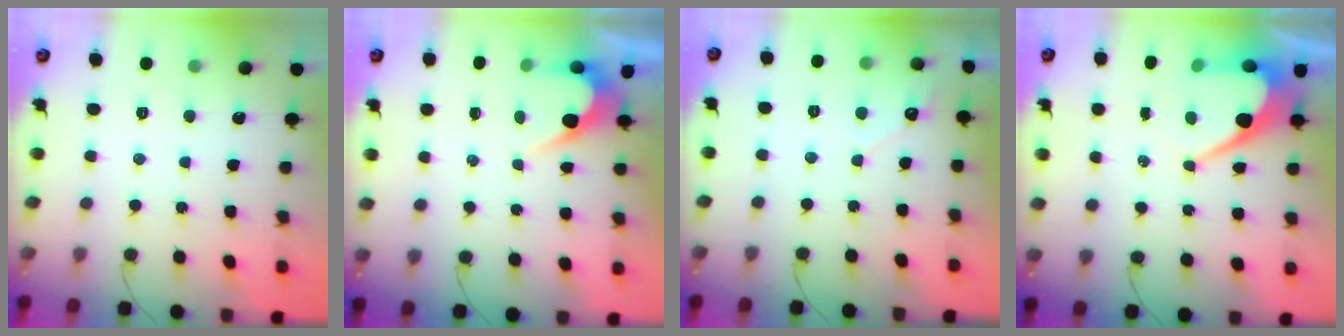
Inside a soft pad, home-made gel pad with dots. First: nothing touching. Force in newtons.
{"total": 3.4, "press": 3.4, "slide": 0.2}
{"total": 2.8, "press": 2.8, "slide": 0.1}
{"total": 10.2, "press": 10.2, "slide": 0.9}